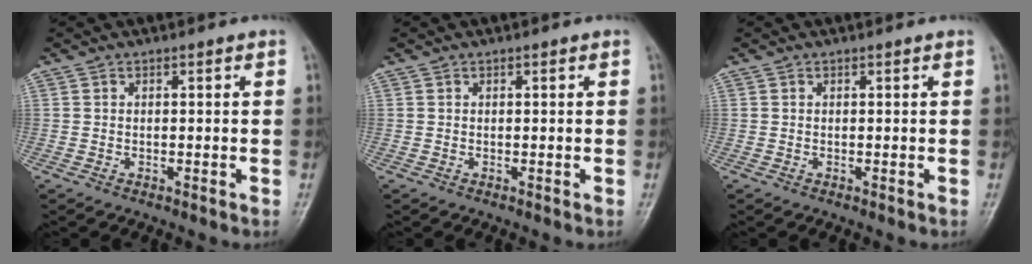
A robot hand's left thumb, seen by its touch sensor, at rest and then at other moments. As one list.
[{"total": 0.0}, {"total": 0.0}]